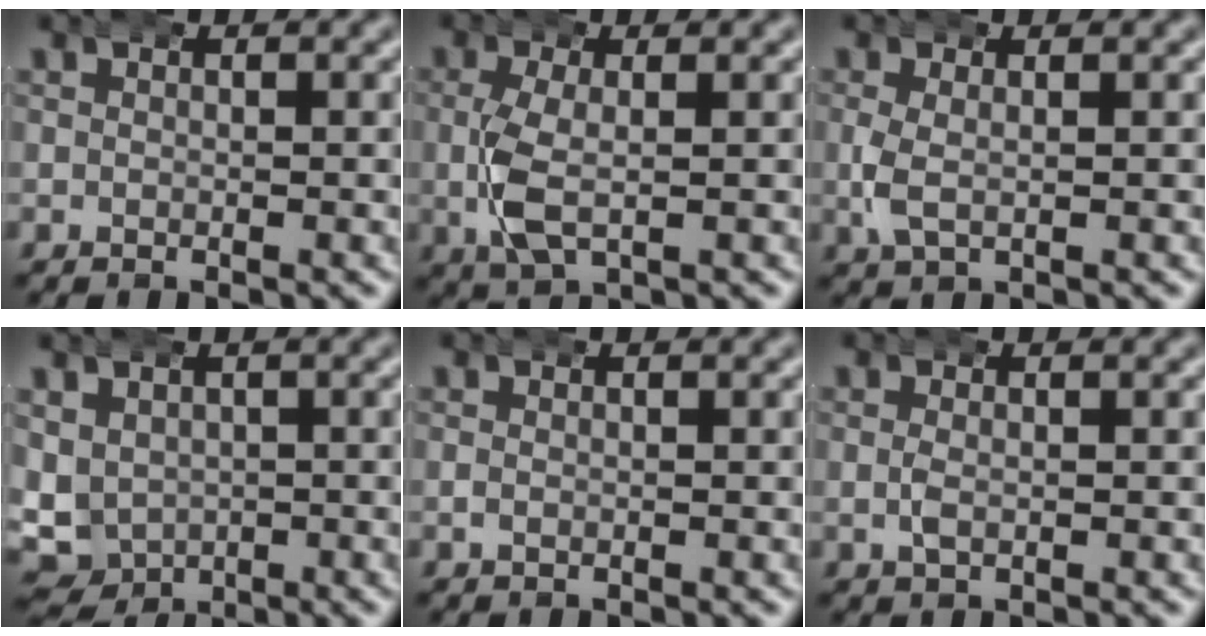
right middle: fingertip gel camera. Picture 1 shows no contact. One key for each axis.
{"total": 3.4, "fx": -0.6, "fy": 1.7, "fz": 2.9, "tx": -0.065, "ty": -0.002, "tz": -0.008}
{"total": 2.4, "fx": 0.1, "fy": 1.4, "fz": 1.9, "tx": -0.048, "ty": 0.002, "tz": 0.000}
{"total": 10.1, "fx": -2.5, "fy": 9.1, "fz": 3.4, "tx": -0.088, "ty": -0.046, "tz": -0.031}
{"total": 0.0}
{"total": 1.1, "fx": -0.2, "fy": 0.7, "fz": 0.9, "tx": -0.019, "ty": 0.001, "tz": -0.004}